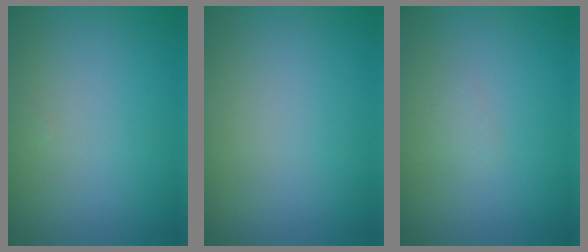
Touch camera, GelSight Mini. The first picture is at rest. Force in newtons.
{"total": 0.0}
{"total": 0.6, "press": 0.6, "slide": 0.0}